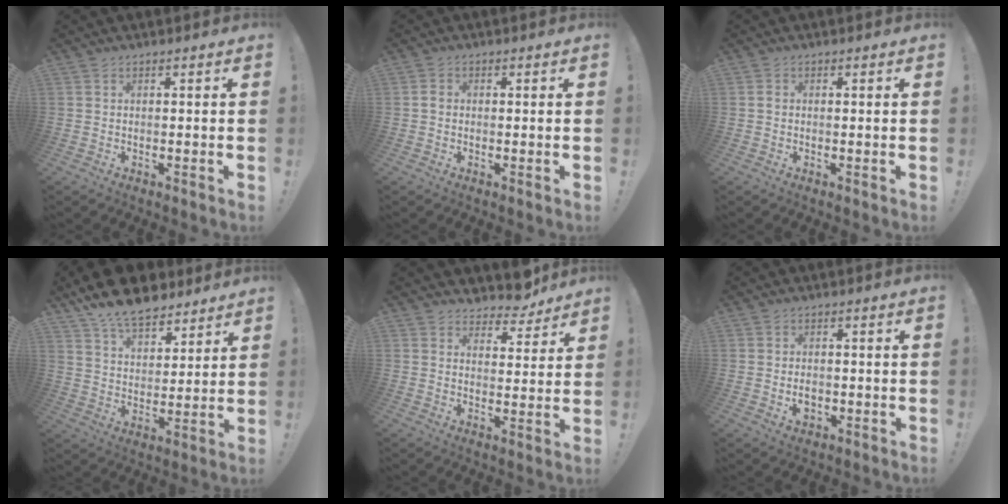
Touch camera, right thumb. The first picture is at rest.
{"total": 1.7, "force": [0.1, 1.3, 1.0], "torque": [-0.011, 0.002, 0.000]}
{"total": 0.8, "force": [0.1, 0.6, 0.5], "torque": [-0.002, 0.001, -0.001]}
{"total": 13.6, "force": [10.6, 6.6, 5.3], "torque": [-0.093, -0.073, 0.198]}
{"total": 6.9, "force": [6.3, 2.5, 1.3], "torque": [-0.006, -0.060, 0.111]}
{"total": 3.0, "force": [-0.6, 2.2, 1.9], "torque": [-0.016, -0.003, -0.011]}